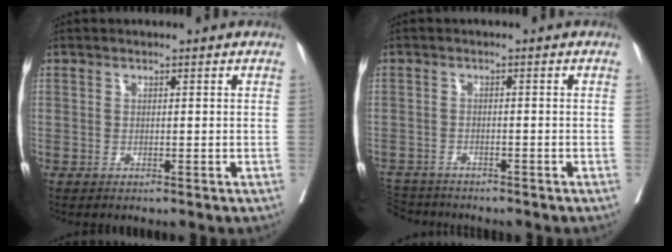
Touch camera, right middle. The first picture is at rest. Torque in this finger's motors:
{"motor_torque": [0.27, -0.27, 0.15, 0.06]}